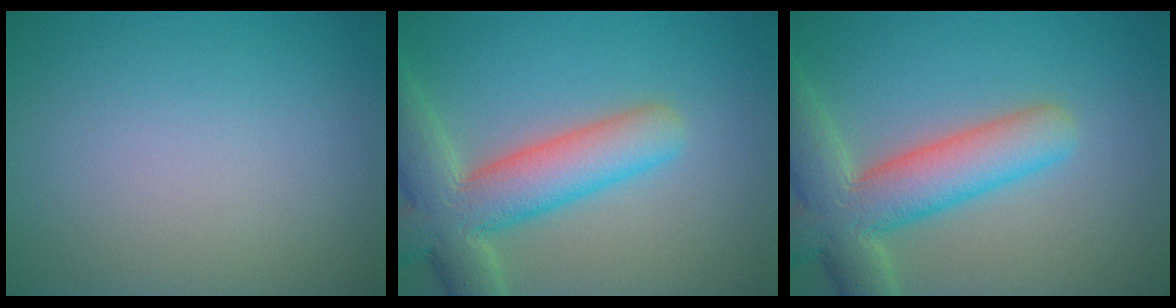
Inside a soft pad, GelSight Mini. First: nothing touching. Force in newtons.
{"total": 8.2, "press": 8.1, "slide": 0.8}
{"total": 8.2, "press": 8.1, "slide": 0.8}